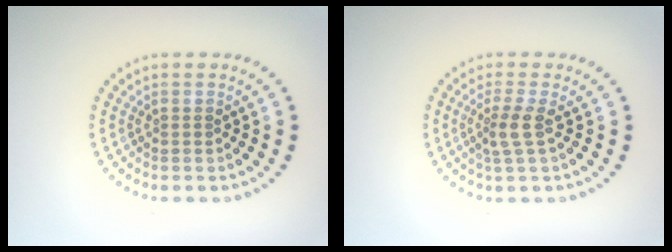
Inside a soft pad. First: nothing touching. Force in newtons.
{"total": 2.0, "press": 1.6, "slide": 1.2}